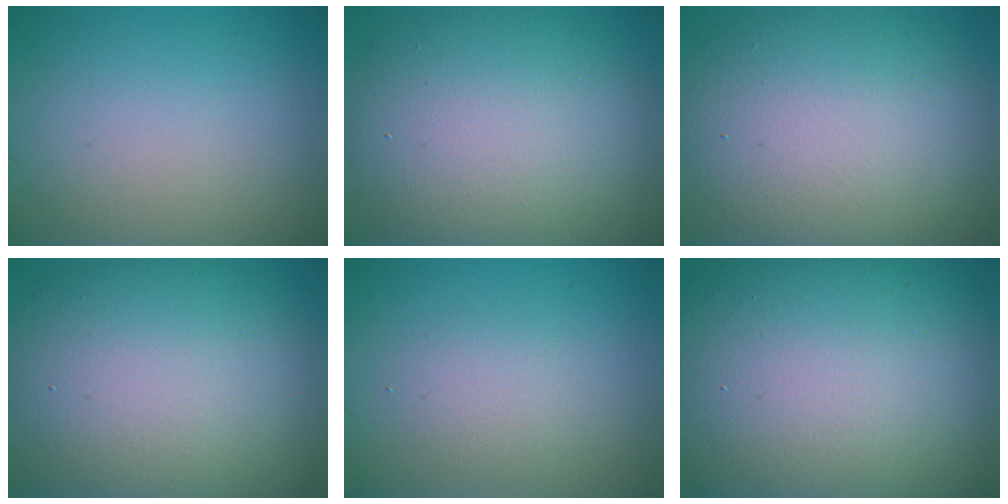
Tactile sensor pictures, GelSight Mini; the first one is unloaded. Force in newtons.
{"total": 12.3, "press": 12.3, "slide": 0.6}
{"total": 12.9, "press": 12.9, "slide": 0.8}
{"total": 13.8, "press": 13.8, "slide": 0.7}
{"total": 1.8, "press": 1.8, "slide": 0.0}
{"total": 18.7, "press": 18.7, "slide": 0.8}